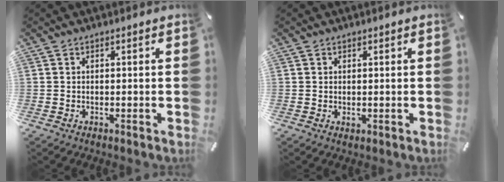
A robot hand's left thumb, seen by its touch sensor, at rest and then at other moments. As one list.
[{"total": 0.9, "force": [0.3, 0.8, 0.2], "torque": [0.004, 0.000, 0.003]}]